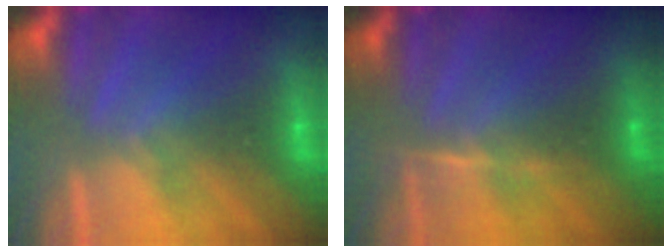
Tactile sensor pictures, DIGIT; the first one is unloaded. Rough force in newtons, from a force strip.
{"total": 2.8}